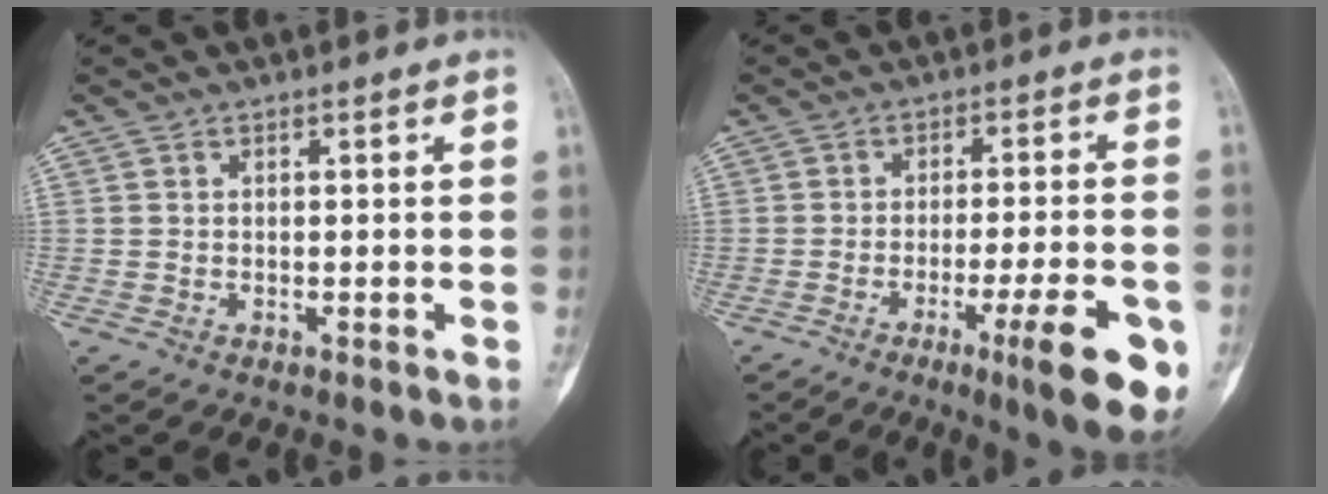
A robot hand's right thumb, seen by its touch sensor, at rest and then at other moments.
{"total": 12.8, "force": [-5.4, 1.9, 11.5], "torque": [-0.155, 0.002, -0.072]}